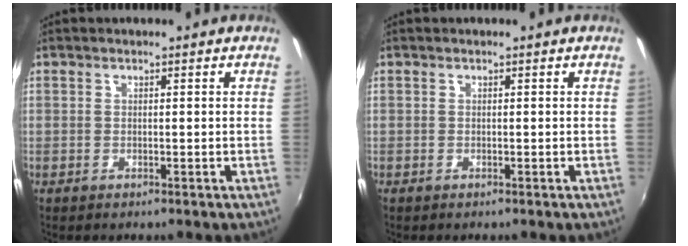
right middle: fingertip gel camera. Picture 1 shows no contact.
{"total": 0.0}